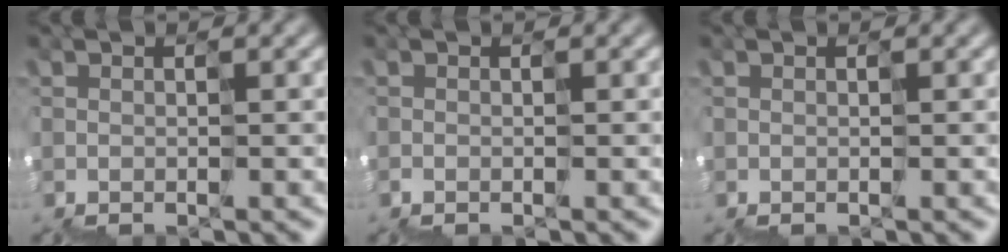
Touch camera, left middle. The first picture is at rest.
{"total": 0.5, "force": [-0.3, -0.2, -0.4], "torque": [0.007, 0.001, -0.007]}
{"total": 0.0}